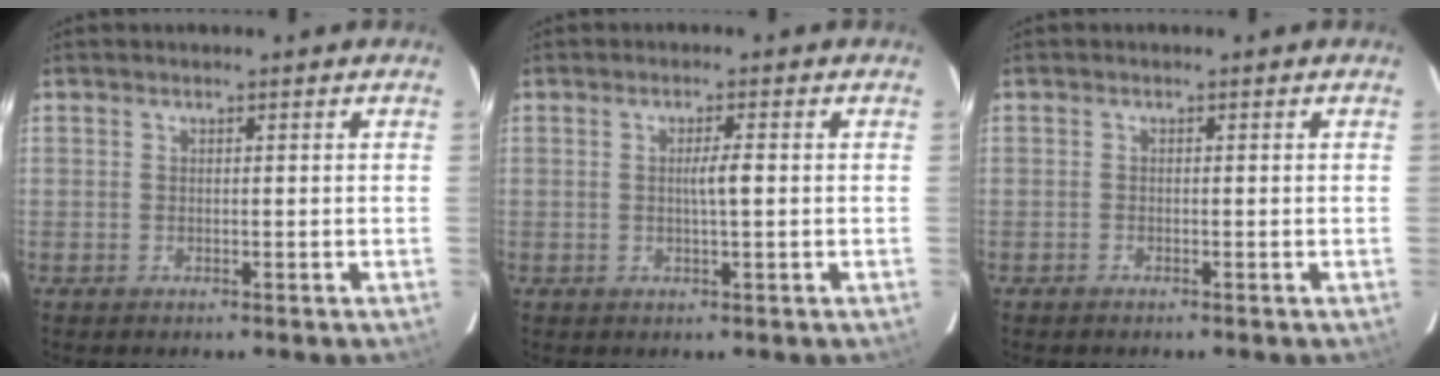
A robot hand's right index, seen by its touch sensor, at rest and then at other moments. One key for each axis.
{"total": 2.3, "fx": 0.0, "fy": -0.1, "fz": 2.3, "tx": -0.042, "ty": 0.000, "tz": 0.000}
{"total": 0.0}